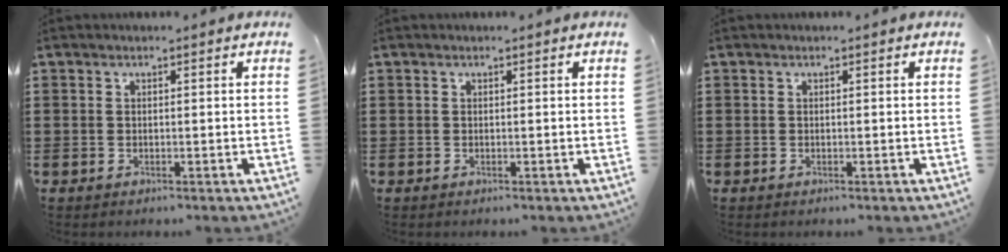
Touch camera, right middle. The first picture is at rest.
{"total": 0.0}
{"total": 0.0}